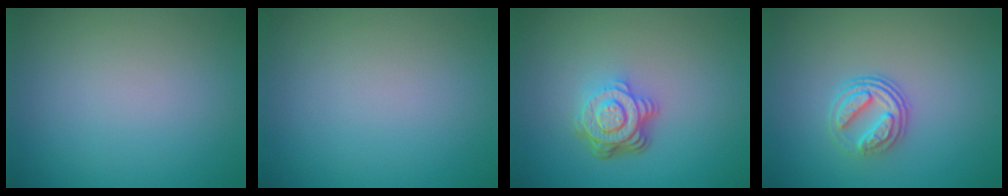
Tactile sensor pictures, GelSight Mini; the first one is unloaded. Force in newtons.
{"total": 0.0}
{"total": 4.8, "press": 3.4, "slide": 3.3}
{"total": 3.1, "press": 2.6, "slide": 1.8}